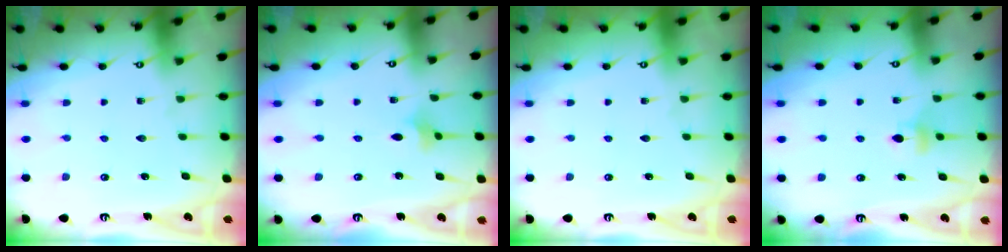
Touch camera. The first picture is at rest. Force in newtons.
{"total": 1.8, "press": 1.7, "slide": 0.5}
{"total": 0.0}
{"total": 4.4, "press": 4.4, "slide": 0.6}